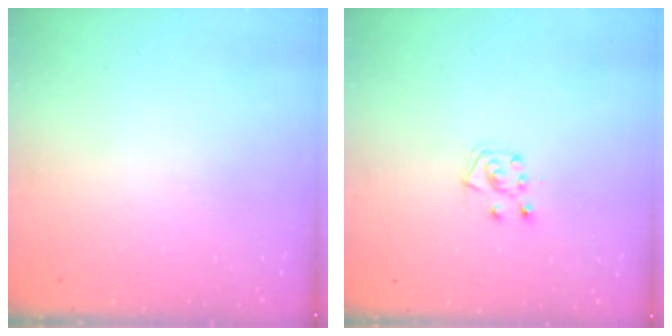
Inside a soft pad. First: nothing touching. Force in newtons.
{"total": 7.0, "press": 6.9, "slide": 0.6}